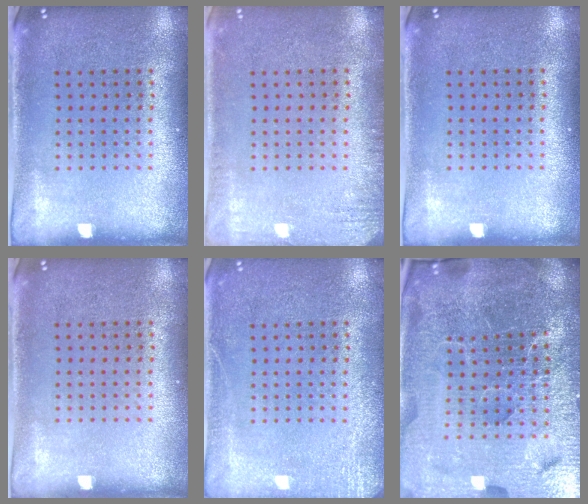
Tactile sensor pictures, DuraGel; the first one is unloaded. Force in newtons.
{"total": 1.6, "press": 1.5, "slide": 0.3}
{"total": 0.0}
{"total": 0.0}
{"total": 2.8, "press": 2.7, "slide": 0.4}
{"total": 7.2, "press": 6.2, "slide": 3.7}